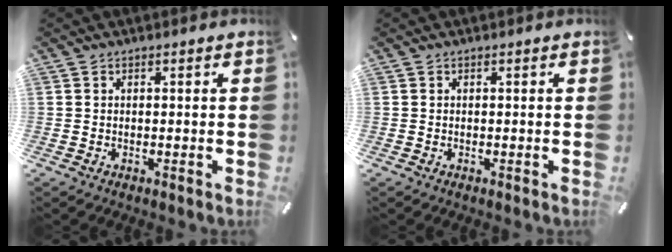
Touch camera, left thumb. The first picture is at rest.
{"total": 0.0}